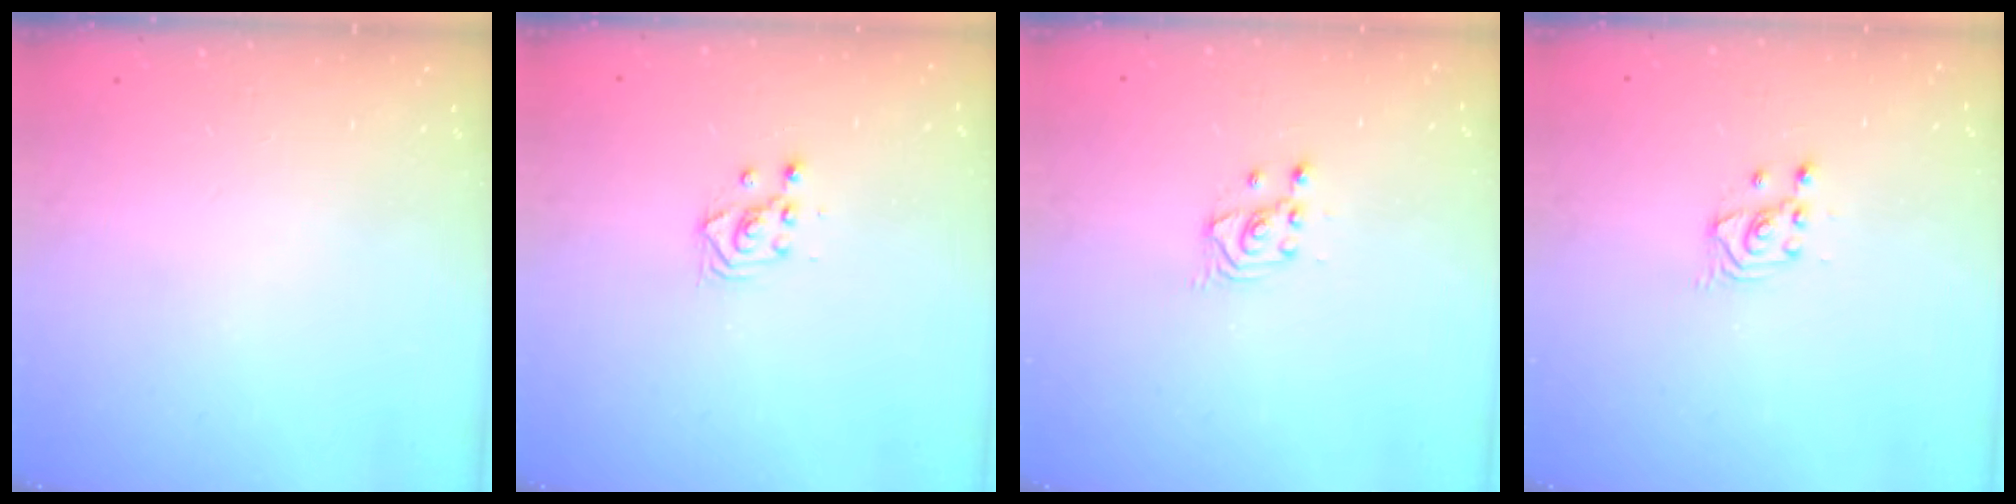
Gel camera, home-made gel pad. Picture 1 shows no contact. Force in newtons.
{"total": 2.3, "press": 2.3, "slide": 0.1}
{"total": 2.7, "press": 2.7, "slide": 0.2}
{"total": 2.7, "press": 2.7, "slide": 0.2}